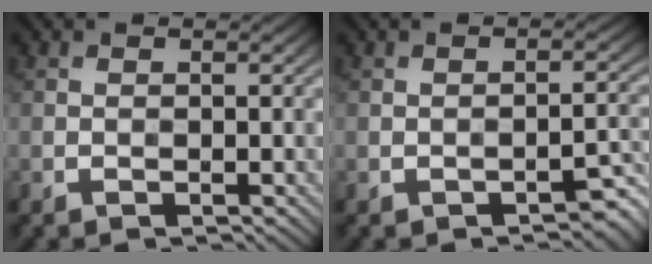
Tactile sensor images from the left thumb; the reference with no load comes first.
{"total": 2.2, "force": [-1.7, 0.3, 1.4], "torque": [-0.017, 0.012, -0.022]}